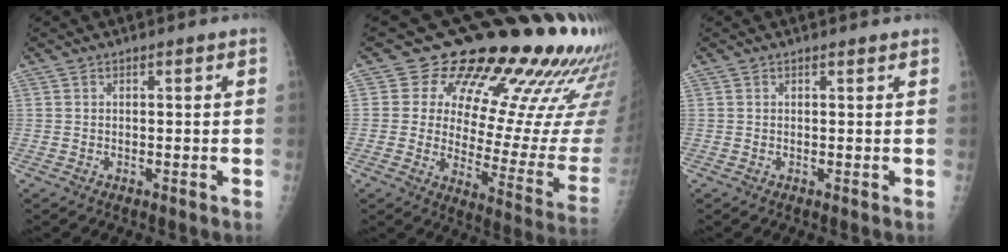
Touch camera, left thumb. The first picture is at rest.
{"total": 23.0, "force": [18.7, 7.5, 11.0], "torque": [-0.100, -0.151, 0.234]}
{"total": 0.6, "force": [0.6, 0.0, 0.1], "torque": [-0.005, -0.001, 0.008]}